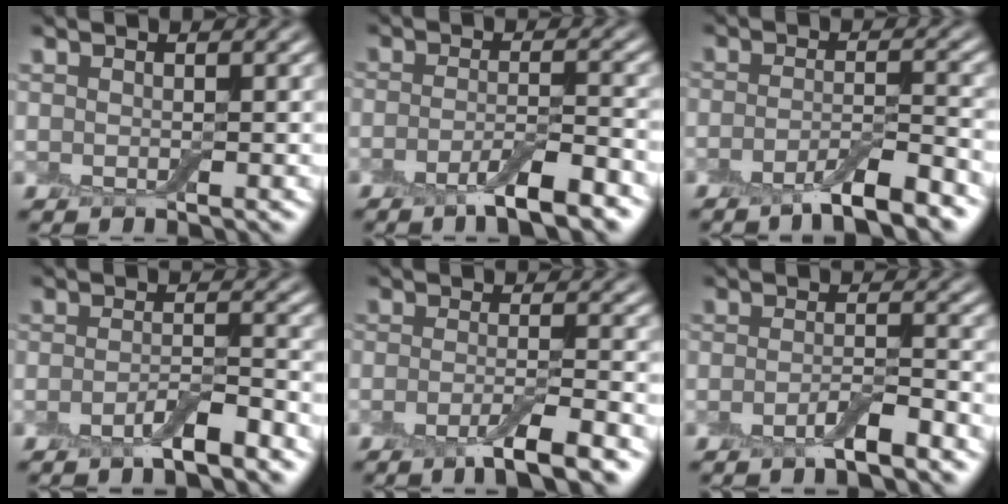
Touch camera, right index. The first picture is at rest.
{"total": 4.7, "force": [-2.9, 0.9, 3.6], "torque": [-0.061, -0.002, -0.058]}
{"total": 4.9, "force": [-3.3, 0.9, 3.5], "torque": [-0.056, 0.000, -0.064]}
{"total": 3.3, "force": [-2.2, 0.7, 2.3], "torque": [-0.042, 0.003, -0.046]}
{"total": 4.7, "force": [-2.9, 0.9, 3.7], "torque": [-0.060, -0.004, -0.058]}
{"total": 2.9, "force": [-1.9, 0.6, 2.1], "torque": [-0.039, 0.002, -0.042]}